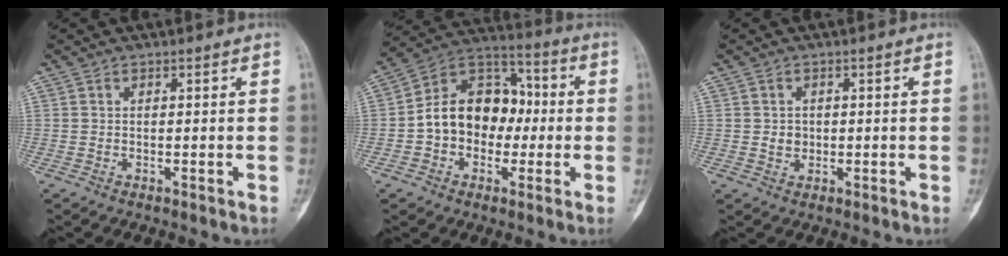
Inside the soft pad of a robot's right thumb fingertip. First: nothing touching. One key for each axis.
{"total": 14.8, "fx": -1.2, "fy": 11.4, "fz": 9.5, "tx": -0.115, "ty": 0.045, "tz": -0.030}
{"total": 2.1, "fx": 0.0, "fy": 1.9, "fz": 1.0, "tx": -0.006, "ty": 0.003, "tz": 0.003}